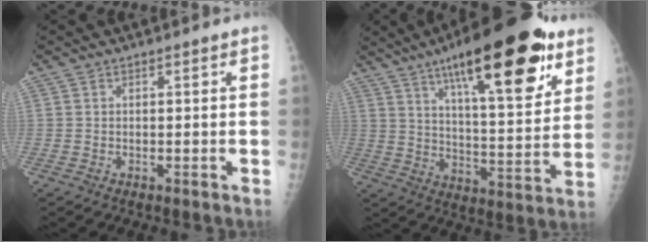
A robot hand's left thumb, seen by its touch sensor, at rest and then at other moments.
{"total": 25.6, "force": [14.5, 7.3, 19.8], "torque": [-0.274, -0.049, 0.224]}